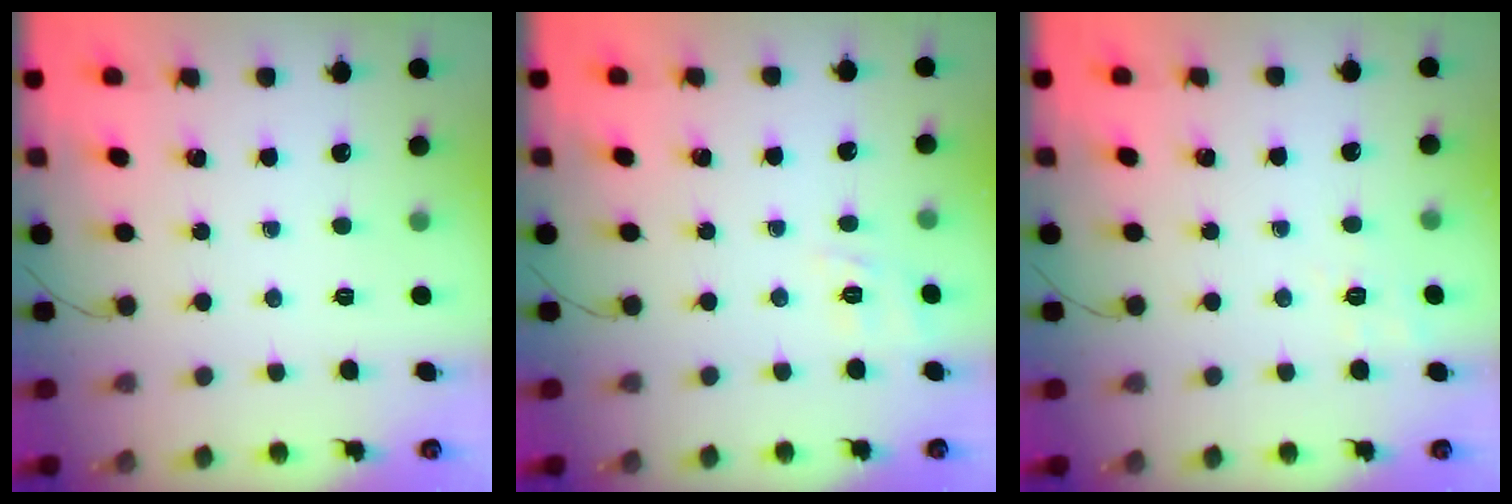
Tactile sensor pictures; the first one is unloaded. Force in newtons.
{"total": 2.2, "press": 0.8, "slide": 2.0}
{"total": 1.7, "press": 0.1, "slide": 1.7}